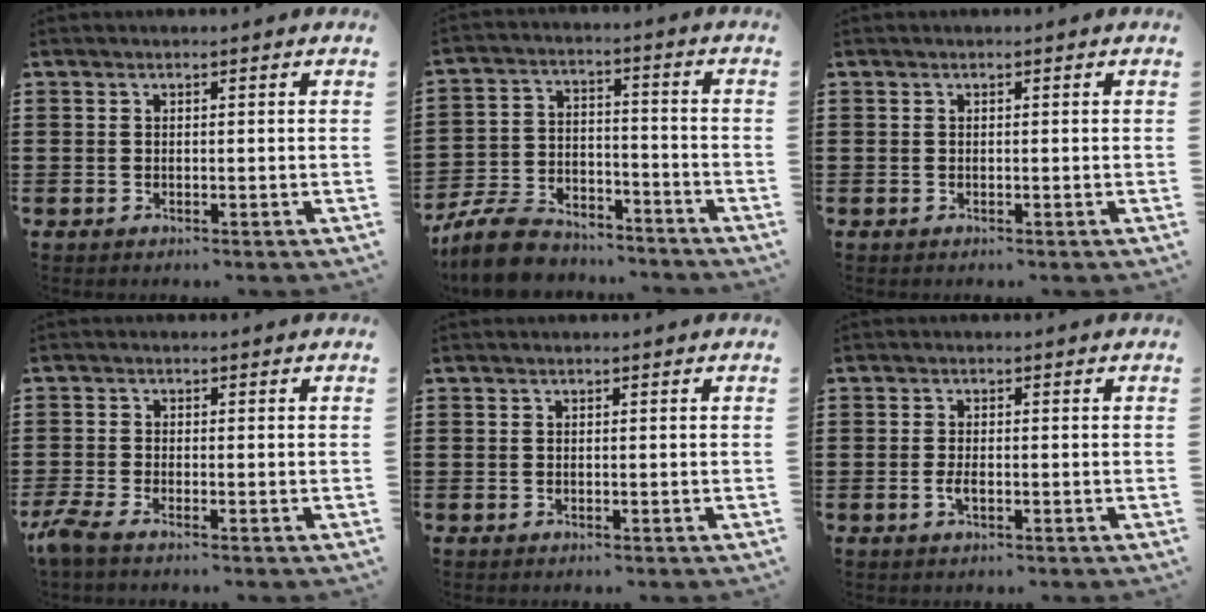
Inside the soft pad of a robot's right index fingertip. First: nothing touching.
{"total": 9.0, "force": [-8.3, 2.5, 2.6], "torque": [-0.060, 0.028, -0.162]}
{"total": 0.0}
{"total": 2.4, "force": [-1.9, 0.0, 1.4], "torque": [-0.047, -0.013, -0.044]}
{"total": 0.0}
{"total": 1.5, "force": [-0.5, 0.3, 1.4], "torque": [-0.033, -0.005, -0.010]}